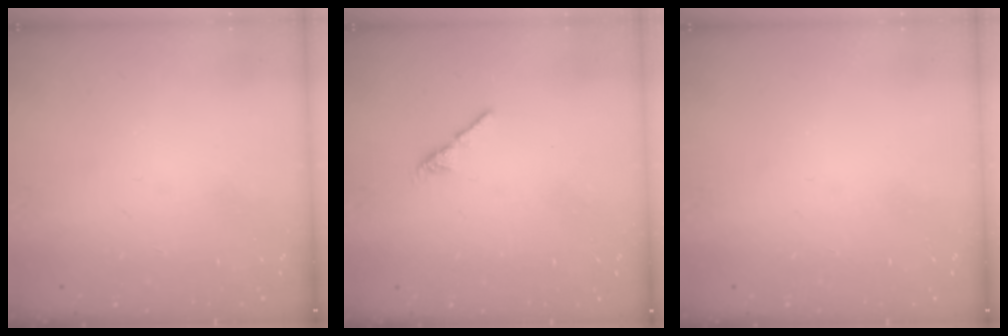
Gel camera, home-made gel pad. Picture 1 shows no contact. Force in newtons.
{"total": 2.4, "press": 2.3, "slide": 0.8}
{"total": 0.0}